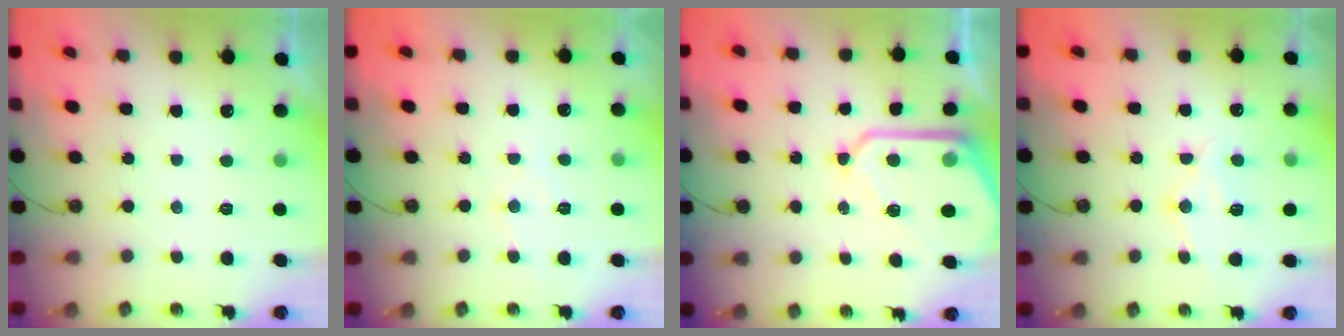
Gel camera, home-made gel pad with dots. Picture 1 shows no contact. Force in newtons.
{"total": 6.1, "press": 6.1, "slide": 0.4}
{"total": 12.5, "press": 12.4, "slide": 1.3}
{"total": 10.8, "press": 10.8, "slide": 0.5}